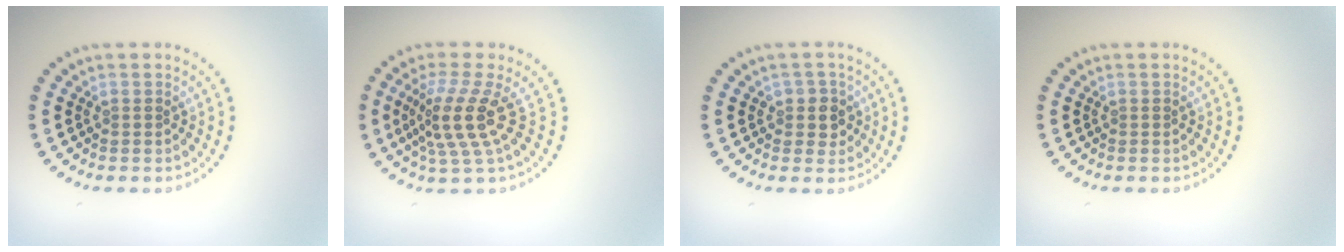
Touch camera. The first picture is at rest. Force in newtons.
{"total": 4.3, "press": 3.1, "slide": 3.0}
{"total": 1.9, "press": 1.7, "slide": 0.8}
{"total": 0.0}